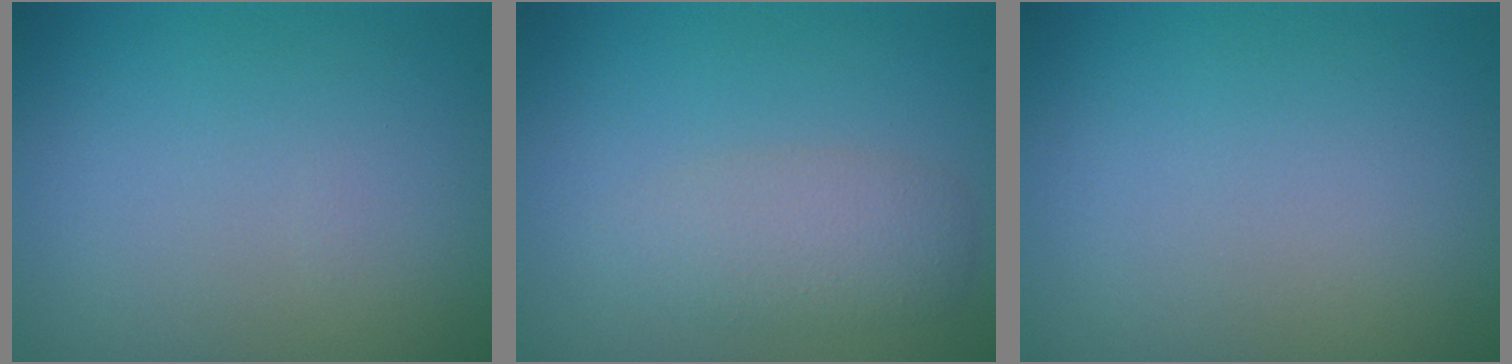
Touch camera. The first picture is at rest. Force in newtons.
{"total": 2.8, "press": 2.8, "slide": 0.2}
{"total": 0.0}